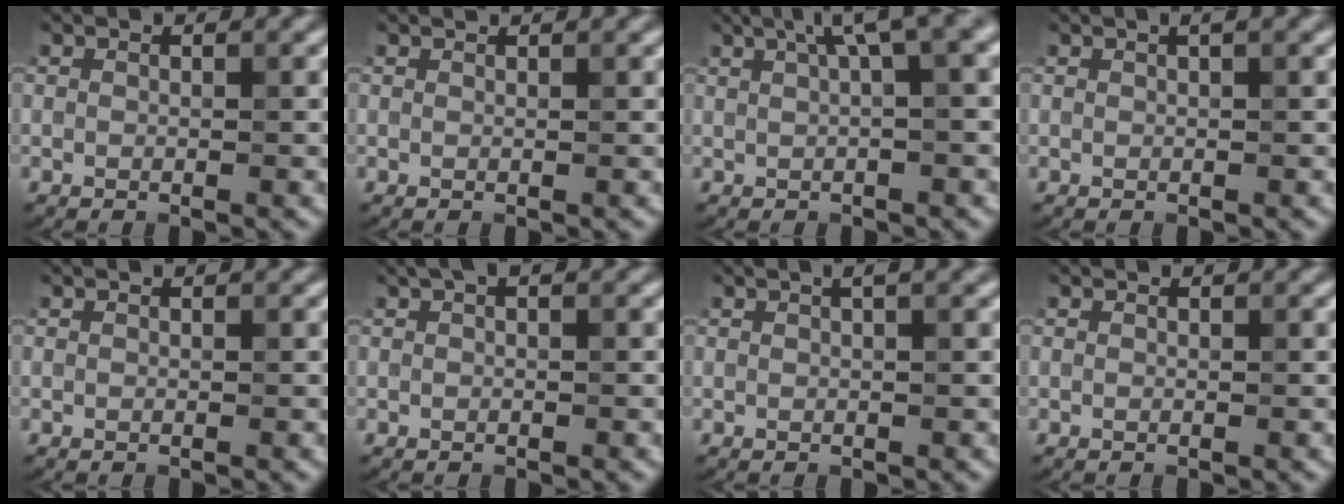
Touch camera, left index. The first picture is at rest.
{"total": 0.6, "force": [0.6, 0.0, 0.1], "torque": [-0.004, -0.002, 0.007]}
{"total": 5.2, "force": [2.3, 1.2, 4.5], "torque": [-0.055, 0.022, 0.037]}
{"total": 1.0, "force": [0.5, 0.2, 0.8], "torque": [-0.008, 0.005, 0.004]}
{"total": 0.0}
{"total": 0.8, "force": [0.4, 0.4, 0.6], "torque": [-0.012, 0.001, 0.007]}
{"total": 1.8, "force": [0.9, 0.5, 1.4], "torque": [-0.017, 0.003, 0.007]}
{"total": 0.0}